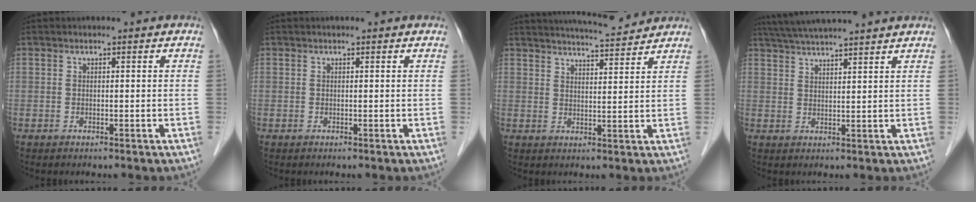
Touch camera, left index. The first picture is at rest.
{"total": 0.6, "force": [0.6, 0.0, 0.2], "torque": [-0.003, 0.005, 0.007]}
{"total": 9.8, "force": [9.3, 0.6, 3.0], "torque": [-0.051, 0.014, 0.130]}
{"total": 12.0, "force": [10.7, -0.6, 5.2], "torque": [-0.094, 0.035, 0.154]}